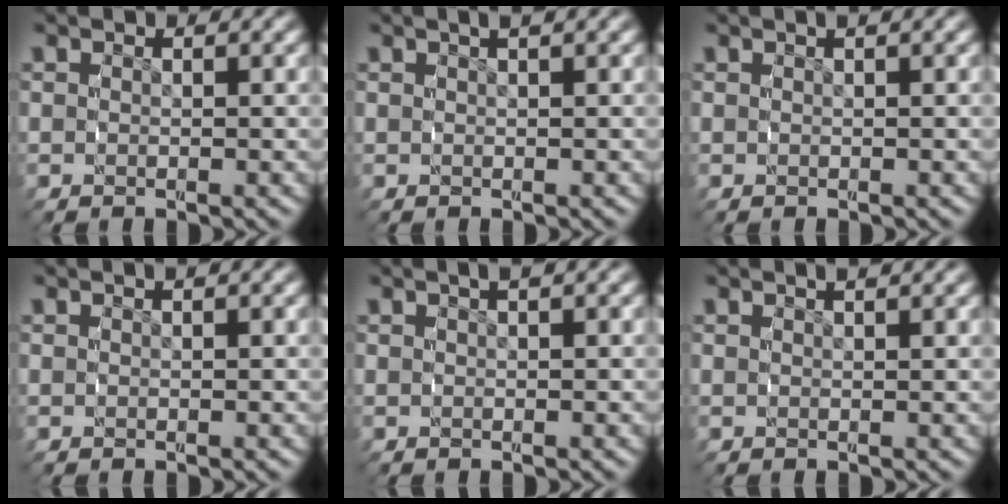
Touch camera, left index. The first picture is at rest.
{"total": 1.7, "force": [1.2, 0.1, 1.2], "torque": [-0.011, 0.012, 0.016]}
{"total": 0.9, "force": [0.6, 0.0, 0.7], "torque": [-0.004, 0.008, 0.007]}
{"total": 0.6, "force": [0.4, -0.1, 0.4], "torque": [-0.003, 0.005, 0.004]}
{"total": 1.7, "force": [1.1, 0.2, 1.3], "torque": [-0.011, 0.014, 0.013]}
{"total": 1.4, "force": [1.2, 0.0, 0.8], "torque": [-0.006, 0.005, 0.016]}